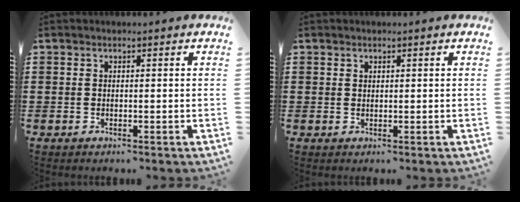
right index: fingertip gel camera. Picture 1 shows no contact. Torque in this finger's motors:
{"motor_torque": [-0.47, 0.56, -0.02, -0.01]}